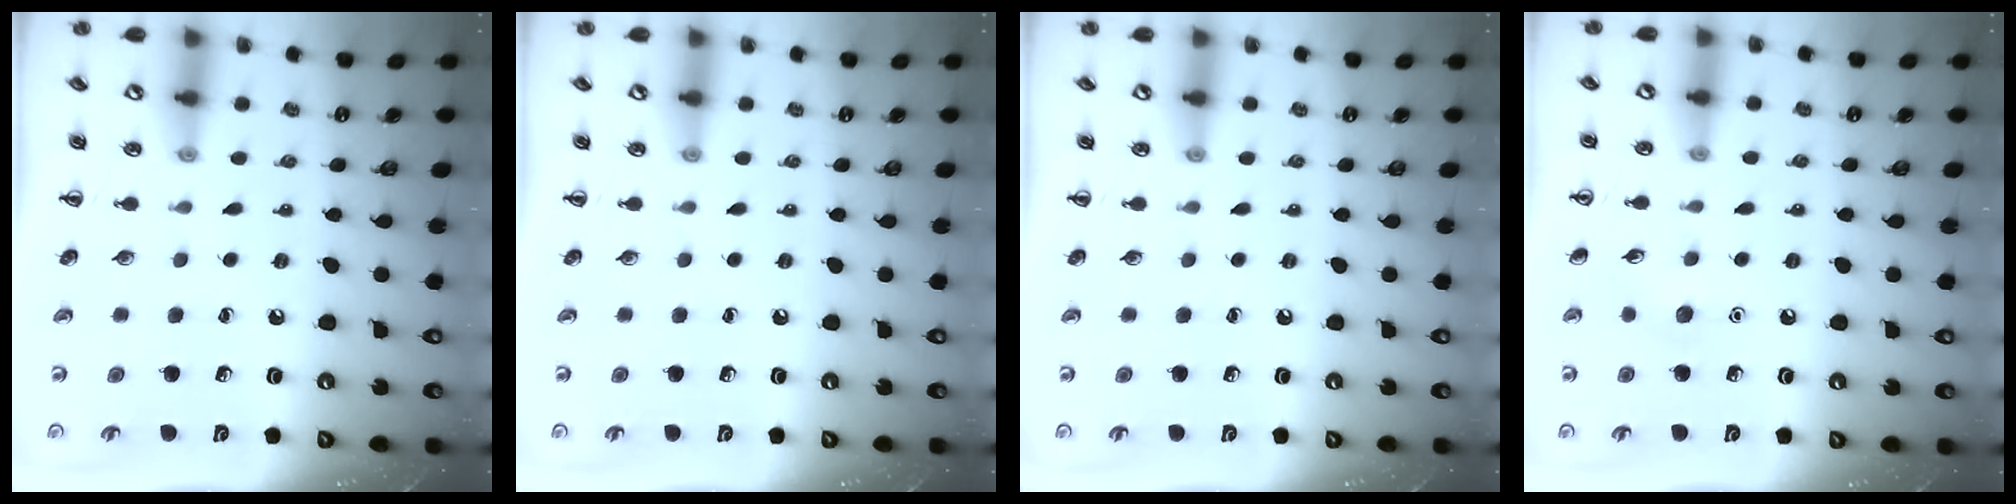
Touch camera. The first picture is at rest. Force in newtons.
{"total": 0.0}
{"total": 0.0}
{"total": 4.7, "press": 4.5, "slide": 1.2}